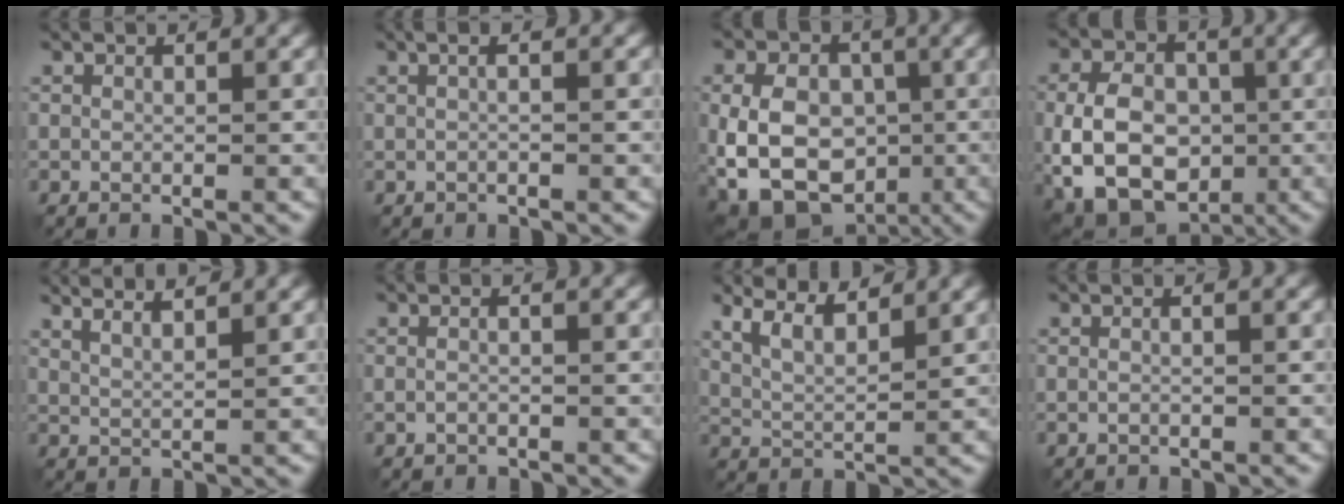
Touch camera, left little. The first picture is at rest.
{"total": 2.7, "force": [0.7, 1.2, 2.4], "torque": [-0.023, 0.018, -0.007]}
{"total": 11.0, "force": [-2.5, 8.0, 7.1], "torque": [-0.104, 0.001, -0.053]}
{"total": 9.6, "force": [-2.1, 6.8, 6.5], "torque": [-0.108, -0.003, -0.042]}
{"total": 4.3, "force": [3.3, 1.0, 2.5], "torque": [-0.019, 0.016, 0.031]}
{"total": 0.9, "force": [-0.1, 0.4, 0.8], "torque": [-0.010, -0.006, -0.004]}
{"total": 5.1, "force": [3.6, 1.5, 3.2], "torque": [-0.061, 0.011, 0.052]}
{"total": 0.6, "force": [-0.1, 0.2, 0.6], "torque": [-0.007, -0.004, -0.003]}